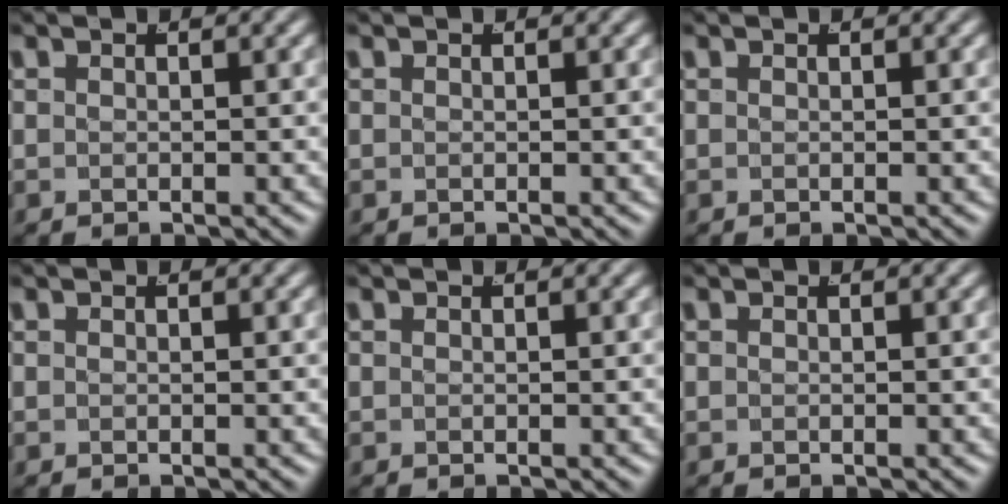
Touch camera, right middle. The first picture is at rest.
{"total": 0.0}
{"total": 0.0}
{"total": 0.0}
{"total": 0.0}
{"total": 0.0}